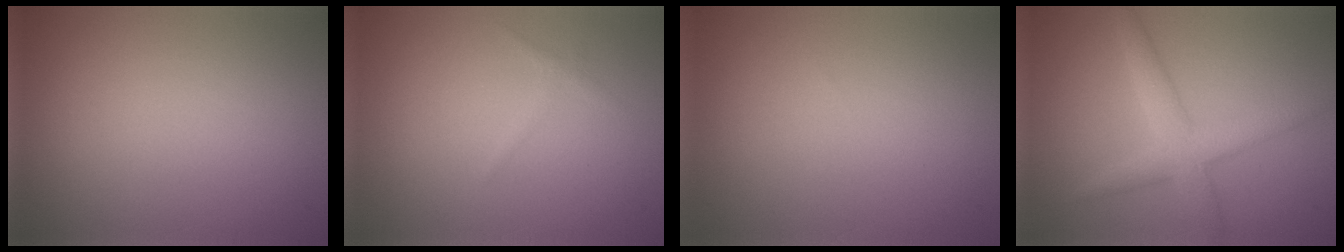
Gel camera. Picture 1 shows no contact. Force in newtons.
{"total": 0.7, "press": 0.7, "slide": 0.1}
{"total": 0.0}
{"total": 3.4, "press": 3.4, "slide": 0.2}